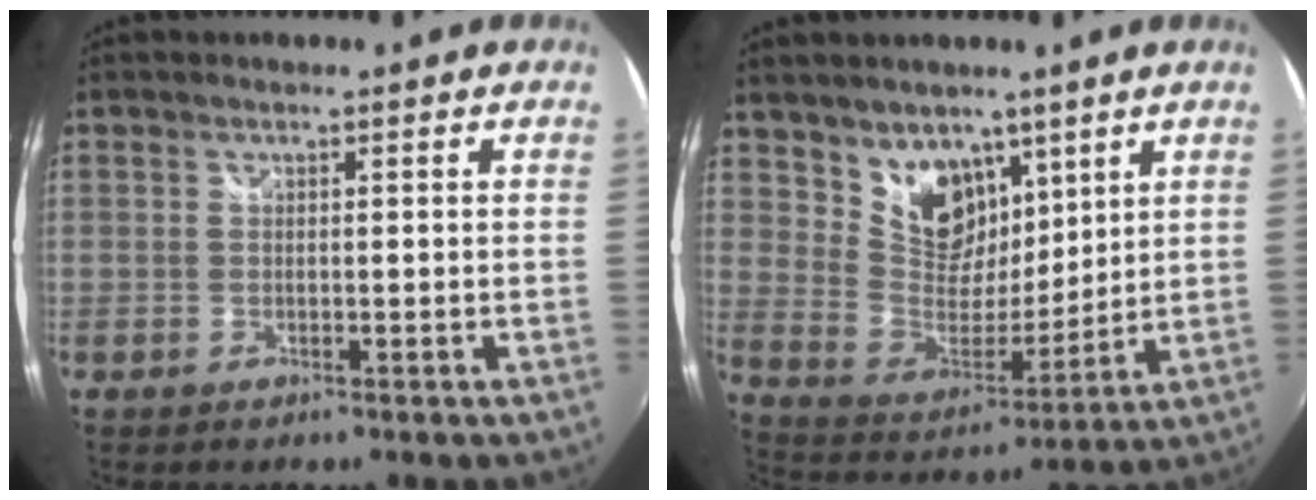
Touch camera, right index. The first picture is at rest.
{"total": 11.4, "force": [7.4, 7.6, 4.4], "torque": [-0.075, -0.004, 0.149]}